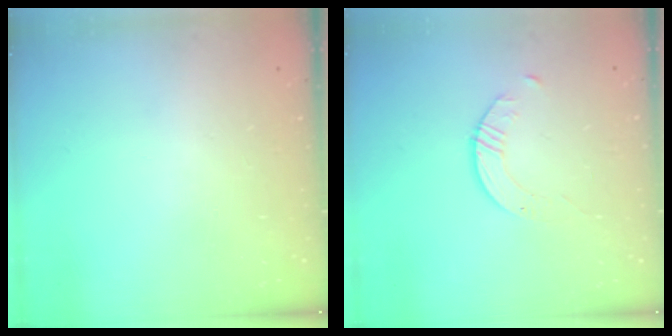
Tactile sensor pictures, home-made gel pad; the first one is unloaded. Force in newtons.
{"total": 1.7, "press": 1.7, "slide": 0.2}